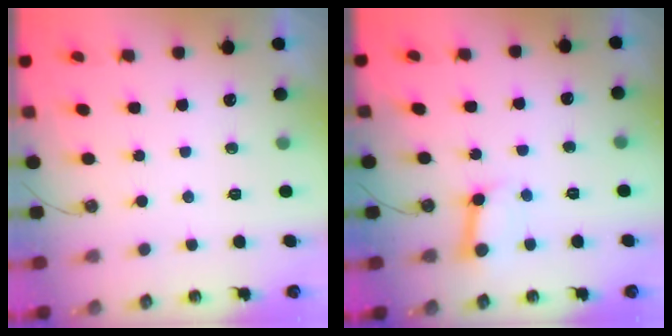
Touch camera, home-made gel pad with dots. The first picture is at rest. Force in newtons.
{"total": 5.6, "press": 5.6, "slide": 0.8}